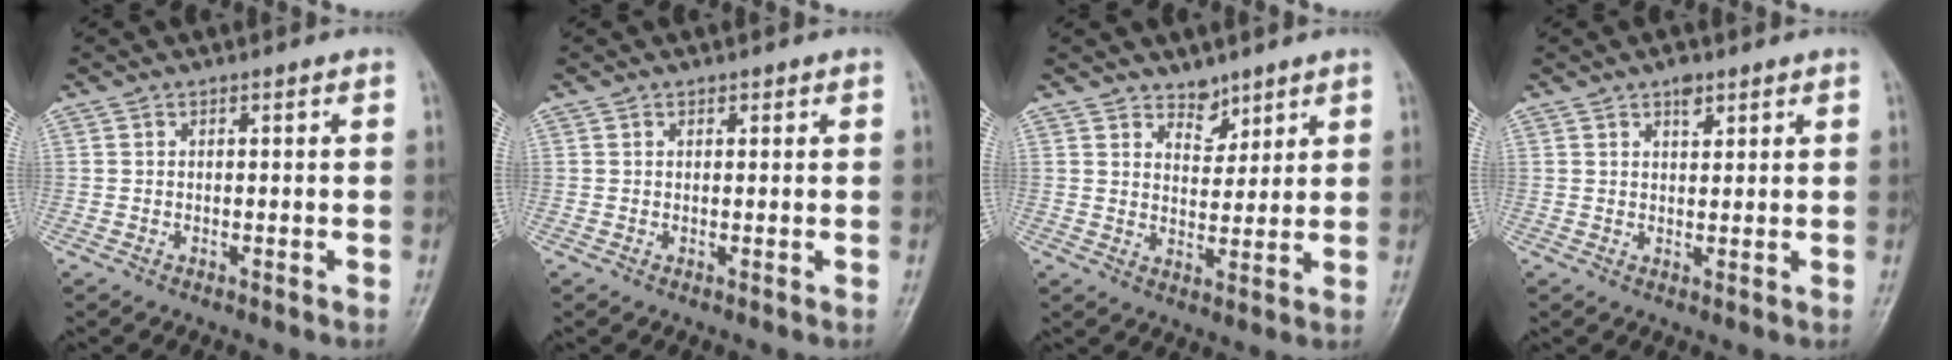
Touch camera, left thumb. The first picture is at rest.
{"total": 0.8, "force": [0.5, 0.6, 0.3], "torque": [0.001, -0.002, 0.005]}
{"total": 4.6, "force": [3.5, 2.6, 1.5], "torque": [0.002, -0.027, 0.059]}
{"total": 2.8, "force": [1.7, 1.5, 1.6], "torque": [-0.015, -0.009, 0.027]}